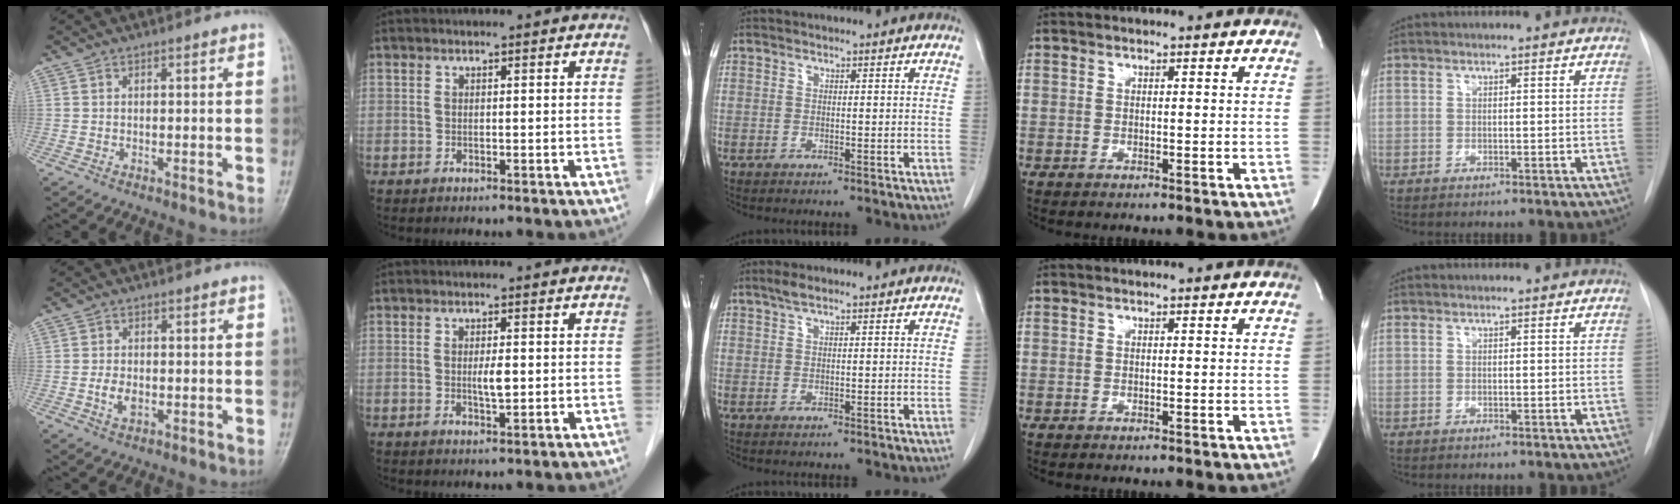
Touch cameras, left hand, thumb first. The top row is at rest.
{"thumb": {"total": 3.3, "force": [-0.7, 2.1, 2.4], "torque": [-0.043, 0.001, -0.013]}, "index": {"total": 1.9, "force": [0.1, 0.3, 1.9], "torque": [-0.035, -0.002, 0.002]}, "middle": {"total": 1.5, "force": [1.1, 0.2, 1.1], "torque": [-0.026, 0.010, 0.021]}}